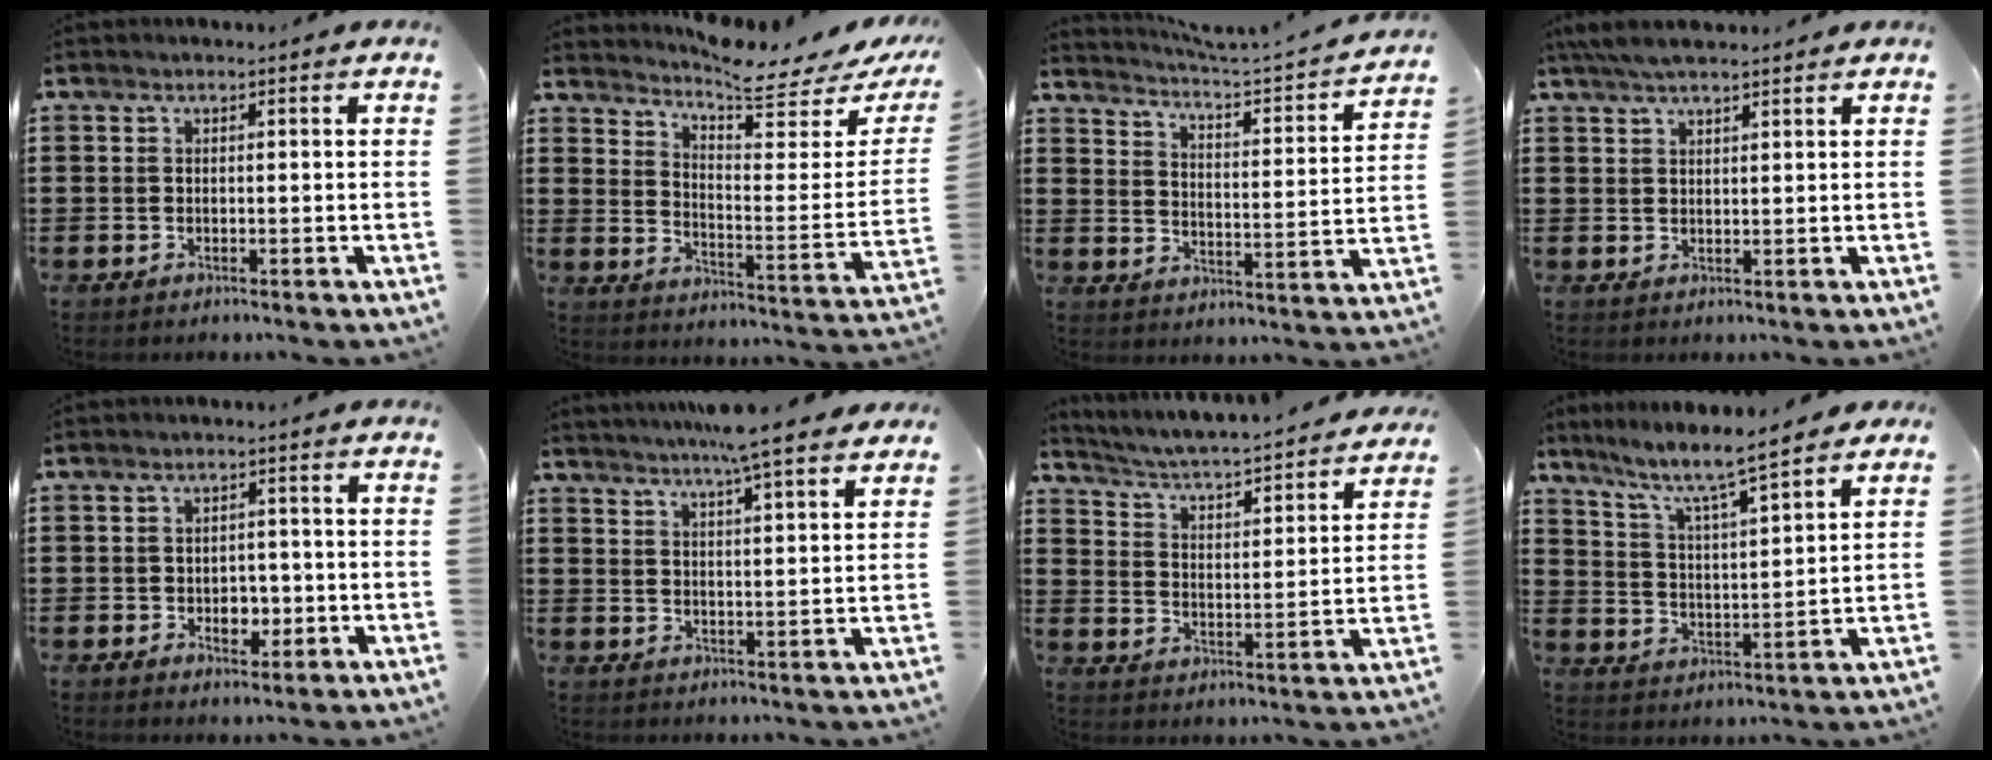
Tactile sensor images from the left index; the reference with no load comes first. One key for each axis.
{"total": 6.5, "fx": 5.8, "fy": 0.2, "fz": 2.9, "tx": -0.070, "ty": -0.047, "tz": 0.095}
{"total": 2.4, "fx": 2.2, "fy": -0.4, "fz": 0.9, "tx": -0.034, "ty": -0.030, "tz": 0.024}
{"total": 3.8, "fx": 3.3, "fy": 0.7, "fz": 1.8, "tx": -0.043, "ty": -0.002, "tz": 0.062}
{"total": 3.3, "fx": -0.7, "fy": 2.4, "fz": 2.1, "tx": -0.029, "ty": -0.002, "tz": -0.019}
{"total": 6.8, "fx": 5.9, "fy": -0.4, "fz": 3.3, "tx": -0.073, "ty": -0.020, "tz": 0.102}
{"total": 3.4, "fx": 3.2, "fy": -0.2, "fz": 1.1, "tx": -0.040, "ty": -0.035, "tz": 0.042}
{"total": 6.5, "fx": 5.6, "fy": 0.1, "fz": 3.3, "tx": -0.087, "ty": -0.035, "tz": 0.089}